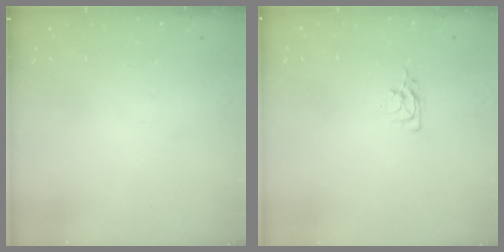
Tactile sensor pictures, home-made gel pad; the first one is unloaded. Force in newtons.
{"total": 3.9, "press": 3.9, "slide": 0.4}